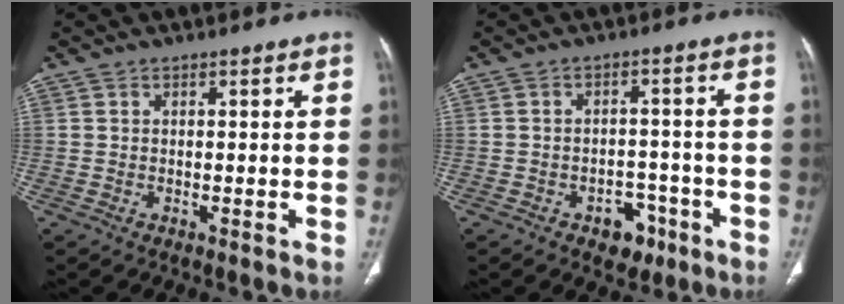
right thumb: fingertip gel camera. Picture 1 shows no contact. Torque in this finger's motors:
{"motor_torque": [1.08, 0.15, 0.22, -0.56, -0.03]}